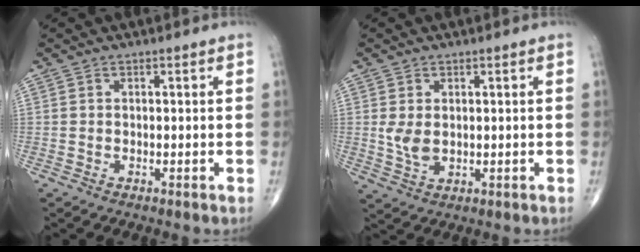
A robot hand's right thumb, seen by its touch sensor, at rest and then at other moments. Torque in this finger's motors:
{"motor_torque": [2.03, 1.83, 0.02, -0.21, 0.02]}